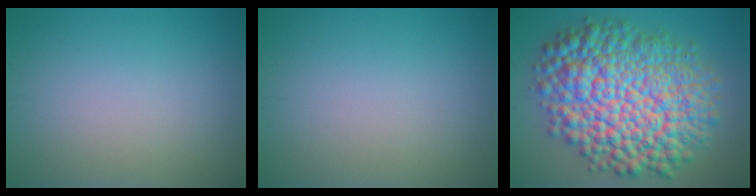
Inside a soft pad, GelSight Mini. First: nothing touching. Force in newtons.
{"total": 0.0}
{"total": 14.5, "press": 14.5, "slide": 0.3}